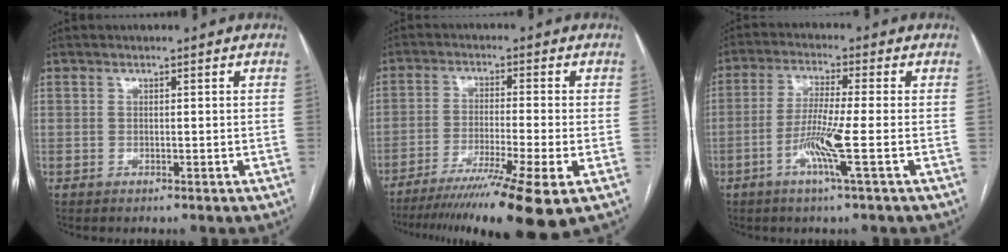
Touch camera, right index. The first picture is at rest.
{"total": 14.1, "force": [-9.3, -1.1, 10.5], "torque": [-0.157, -0.036, -0.149]}
{"total": 7.3, "force": [-2.5, -1.0, 6.9], "torque": [-0.137, -0.012, -0.053]}